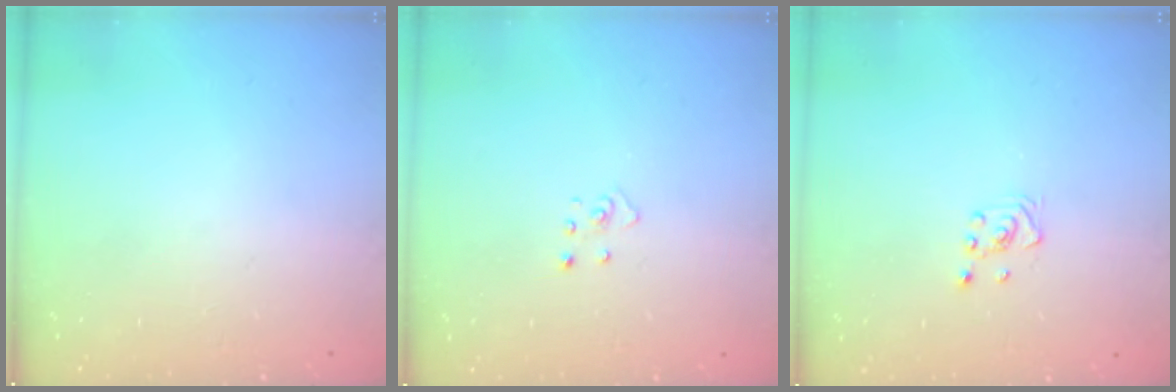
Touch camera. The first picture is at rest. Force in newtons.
{"total": 2.9, "press": 2.9, "slide": 0.2}
{"total": 2.6, "press": 2.4, "slide": 1.0}